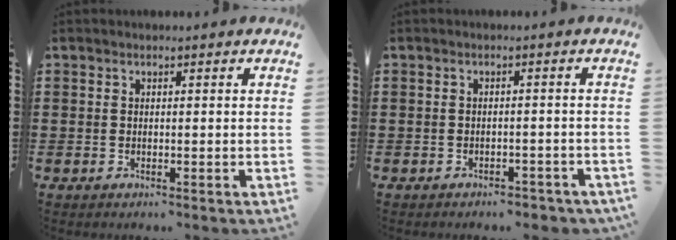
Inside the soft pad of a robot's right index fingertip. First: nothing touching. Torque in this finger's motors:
{"motor_torque": [1.11, 1.03, 0.09, 0.01]}